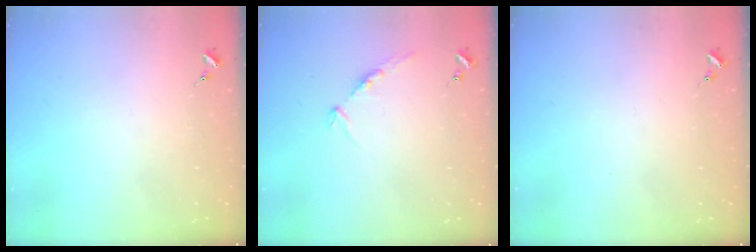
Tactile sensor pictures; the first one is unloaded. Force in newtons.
{"total": 8.3, "press": 8.2, "slide": 0.9}
{"total": 0.0}